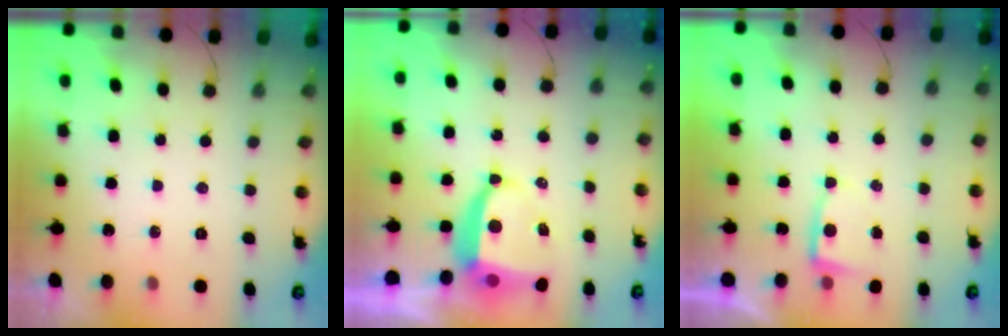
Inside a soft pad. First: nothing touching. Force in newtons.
{"total": 7.7, "press": 7.6, "slide": 1.1}
{"total": 2.9, "press": 2.9, "slide": 0.4}